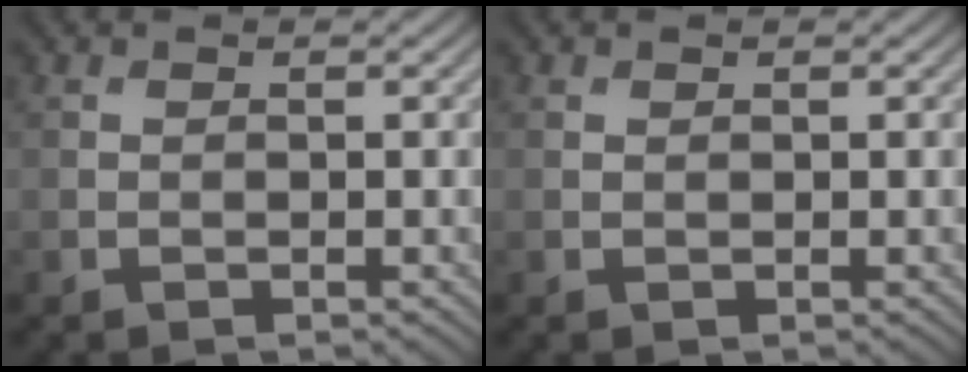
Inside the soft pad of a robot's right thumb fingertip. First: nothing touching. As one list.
[{"total": 0.0}]